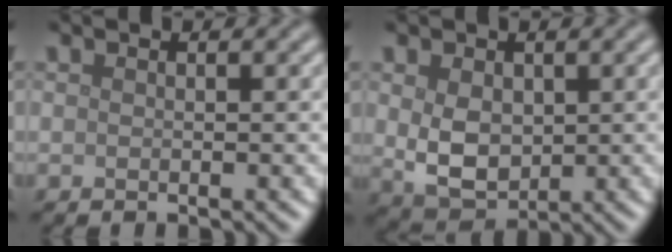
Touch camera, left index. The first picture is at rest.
{"total": 4.7, "force": [0.2, 3.4, 3.3], "torque": [-0.068, -0.007, 0.013]}